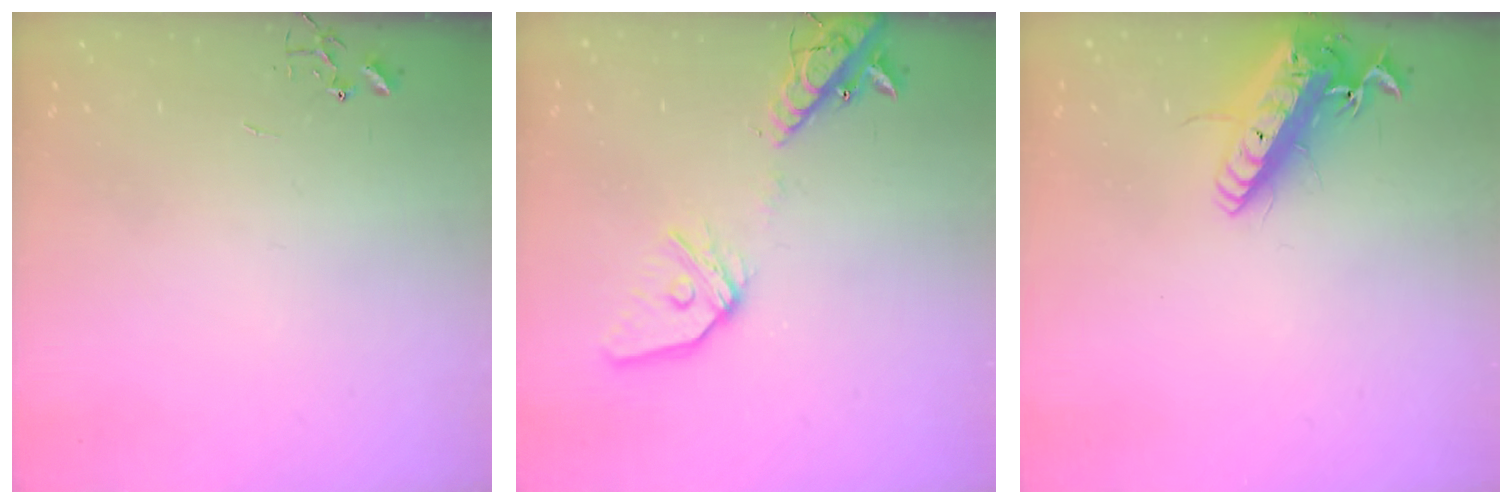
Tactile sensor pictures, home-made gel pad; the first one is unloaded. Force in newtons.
{"total": 15.2, "press": 14.9, "slide": 3.0}
{"total": 17.4, "press": 17.0, "slide": 3.4}